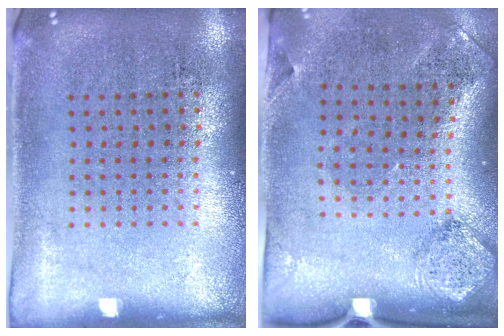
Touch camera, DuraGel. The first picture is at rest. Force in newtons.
{"total": 1.9, "press": 1.1, "slide": 1.5}